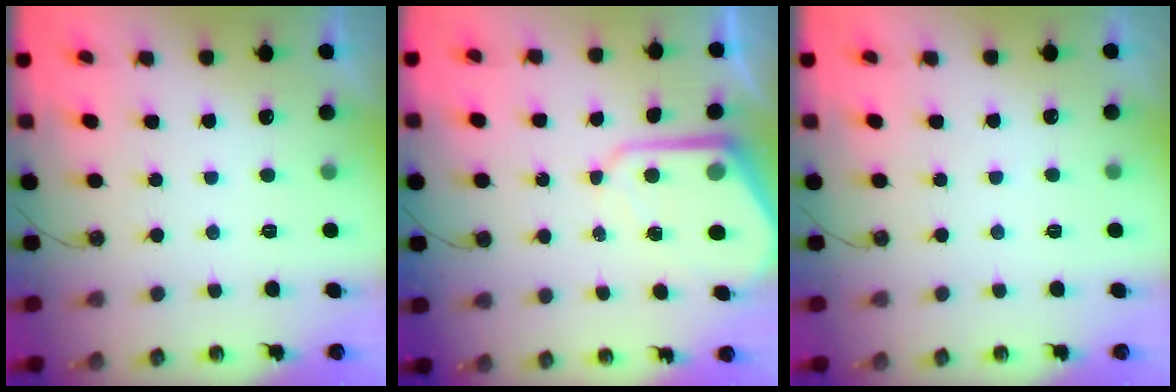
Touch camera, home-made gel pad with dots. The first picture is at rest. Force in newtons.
{"total": 9.2, "press": 9.1, "slide": 0.8}
{"total": 2.0, "press": 2.0, "slide": 0.4}